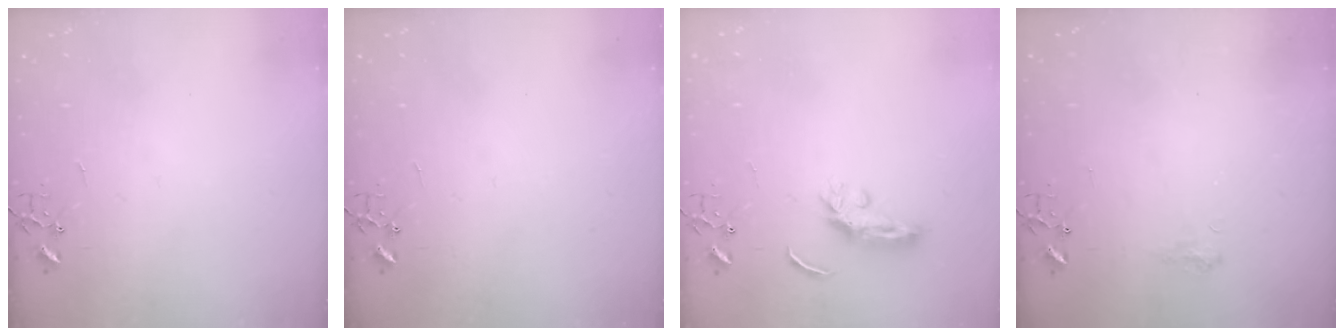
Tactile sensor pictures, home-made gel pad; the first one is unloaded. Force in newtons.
{"total": 0.0}
{"total": 5.6, "press": 5.6, "slide": 0.5}
{"total": 6.9, "press": 6.9, "slide": 0.7}